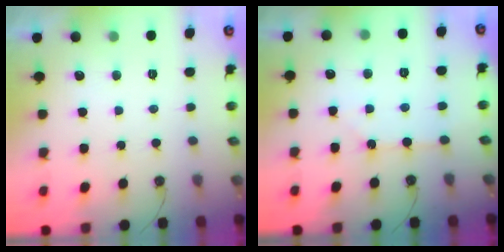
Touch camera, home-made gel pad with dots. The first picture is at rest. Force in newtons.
{"total": 2.6, "press": 2.5, "slide": 0.4}